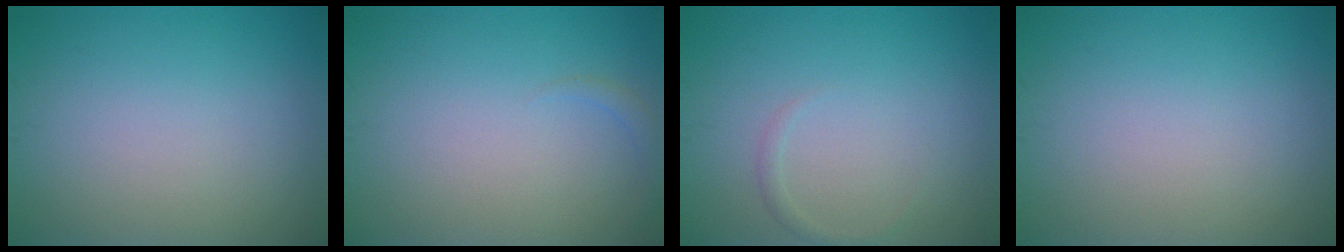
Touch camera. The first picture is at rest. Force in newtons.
{"total": 0.8, "press": 0.8, "slide": 0.1}
{"total": 0.8, "press": 0.8, "slide": 0.0}
{"total": 0.0}